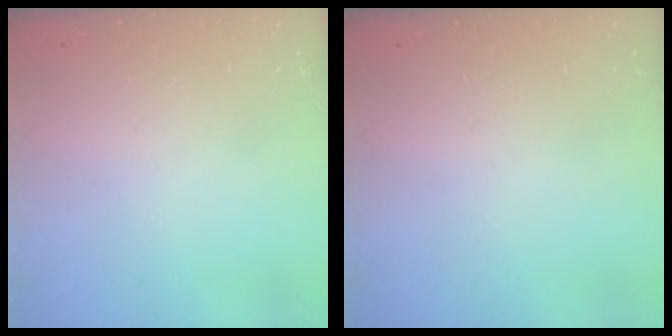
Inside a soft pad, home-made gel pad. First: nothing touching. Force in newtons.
{"total": 0.0}